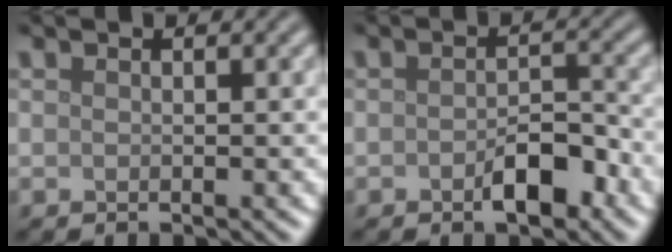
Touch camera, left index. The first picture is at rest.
{"total": 3.4, "force": [-1.7, 1.5, 2.5], "torque": [-0.034, 0.005, -0.026]}